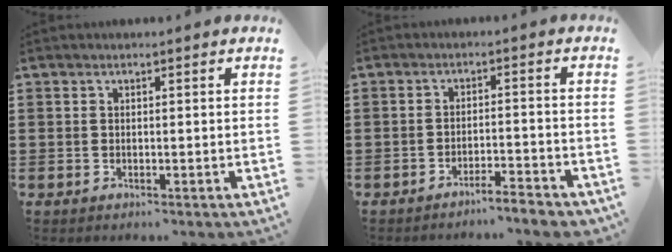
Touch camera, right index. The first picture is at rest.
{"total": 3.6, "force": [-3.5, -0.3, 0.8], "torque": [-0.017, -0.004, -0.073]}